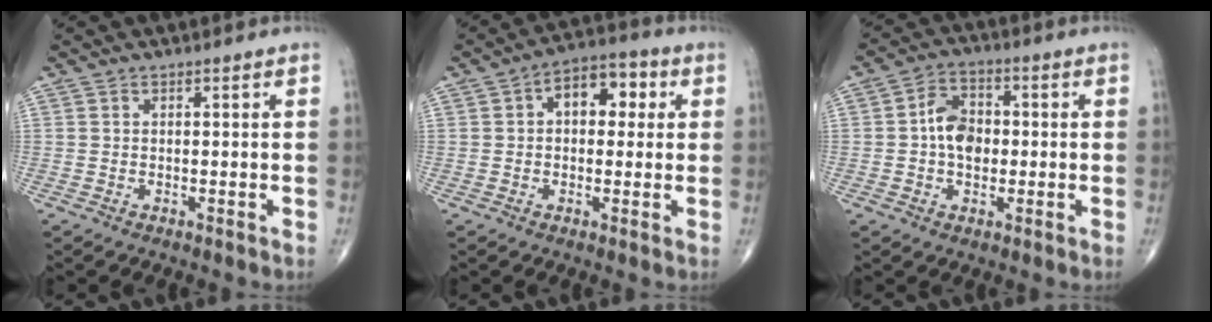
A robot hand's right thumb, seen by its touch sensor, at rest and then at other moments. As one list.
[{"total": 8.8, "force": [1.8, 5.5, 6.6], "torque": [-0.061, 0.023, 0.017]}, {"total": 7.4, "force": [-0.3, 5.3, 5.1], "torque": [-0.067, 0.017, -0.013]}]